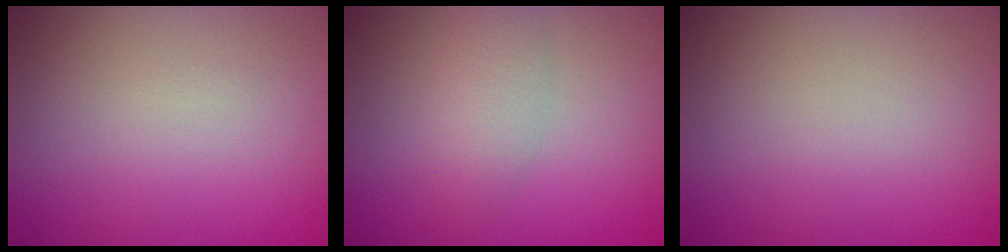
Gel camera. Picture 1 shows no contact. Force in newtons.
{"total": 2.7, "press": 2.7, "slide": 0.2}
{"total": 0.0}